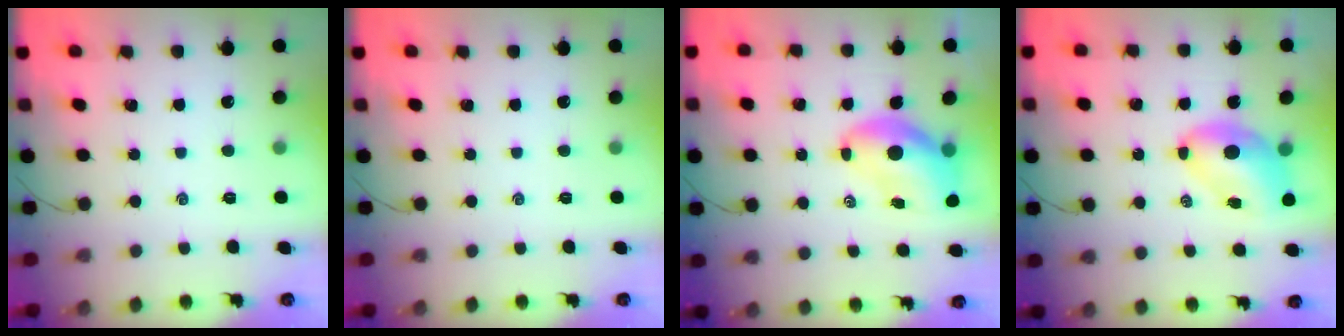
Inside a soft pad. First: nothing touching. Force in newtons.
{"total": 0.0}
{"total": 9.1, "press": 8.7, "slide": 2.5}
{"total": 7.3, "press": 7.2, "slide": 1.6}